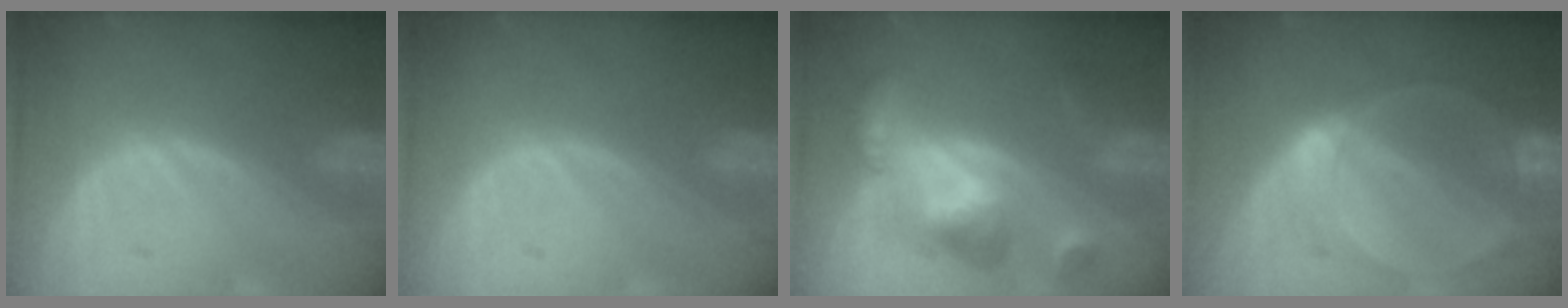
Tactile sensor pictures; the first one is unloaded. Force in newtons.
{"total": 0.0}
{"total": 8.3, "press": 8.2, "slide": 0.7}
{"total": 6.1, "press": 5.7, "slide": 2.2}